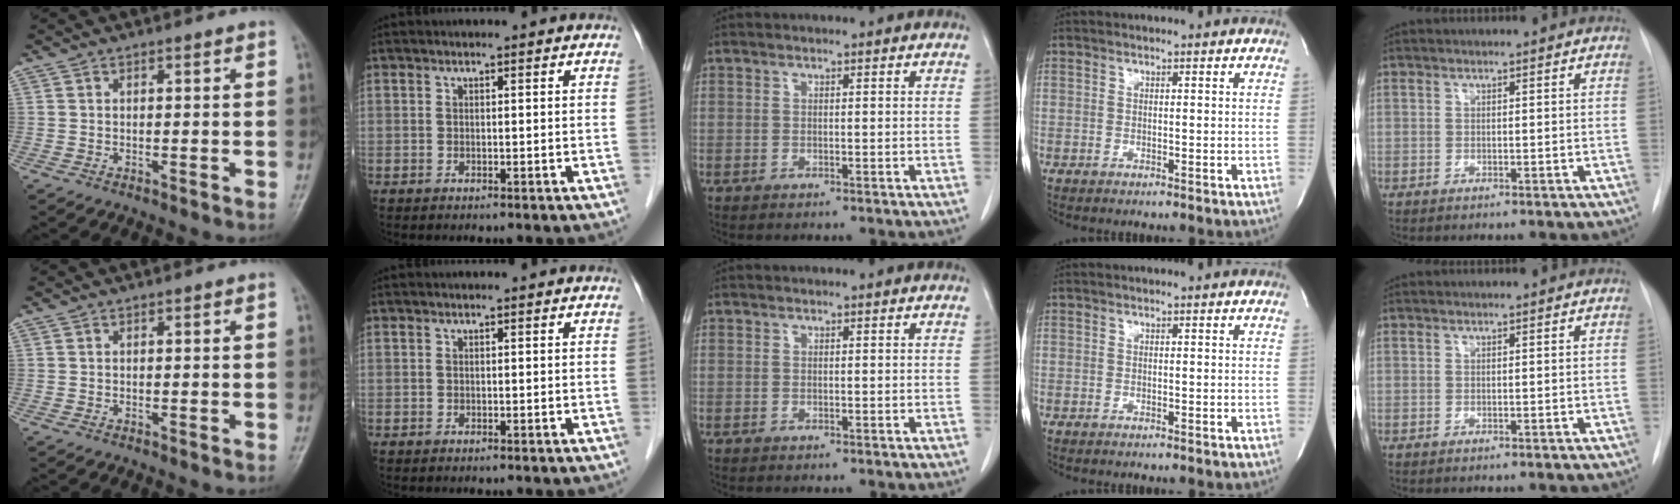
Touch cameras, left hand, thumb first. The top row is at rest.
{}